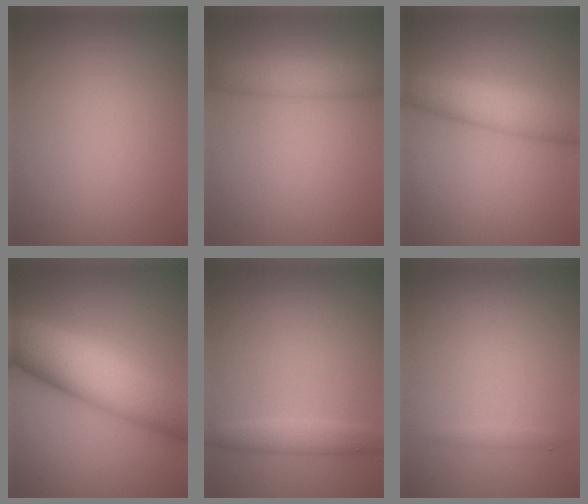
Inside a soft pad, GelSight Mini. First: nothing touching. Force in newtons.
{"total": 3.0, "press": 3.0, "slide": 0.2}
{"total": 4.4, "press": 4.4, "slide": 0.1}
{"total": 11.4, "press": 11.4, "slide": 0.5}
{"total": 2.1, "press": 2.1, "slide": 0.1}
{"total": 0.6, "press": 0.6, "slide": 0.0}